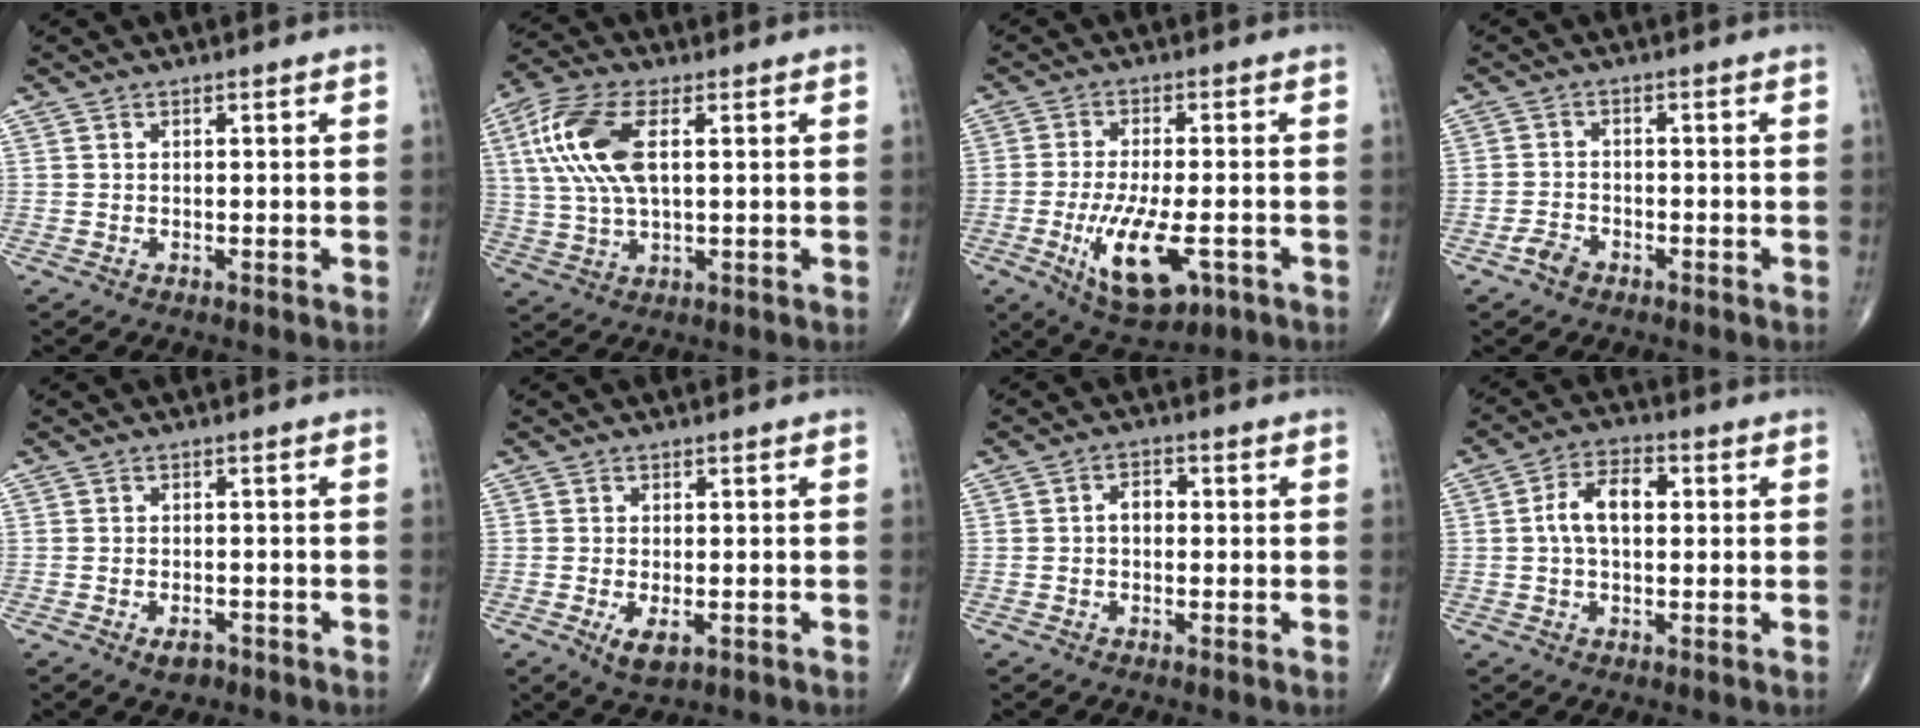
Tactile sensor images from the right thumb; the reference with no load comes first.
{"total": 13.4, "force": [3.2, 6.0, 11.5], "torque": [-0.264, 0.008, 0.063]}
{"total": 12.4, "force": [-4.1, 5.0, 10.6], "torque": [-0.184, -0.003, -0.056]}
{"total": 2.6, "force": [-1.8, 1.7, 1.1], "torque": [-0.018, 0.012, -0.030]}
{"total": 2.6, "force": [-1.5, 1.5, 1.5], "torque": [-0.020, 0.005, -0.019]}
{"total": 4.0, "force": [-1.4, 1.8, 3.2], "torque": [-0.057, -0.007, -0.018]}
{"total": 2.9, "force": [-0.2, 2.0, 2.1], "torque": [-0.025, 0.014, -0.011]}
{"total": 7.6, "force": [0.7, 4.4, 6.1], "torque": [-0.109, 0.021, 0.004]}